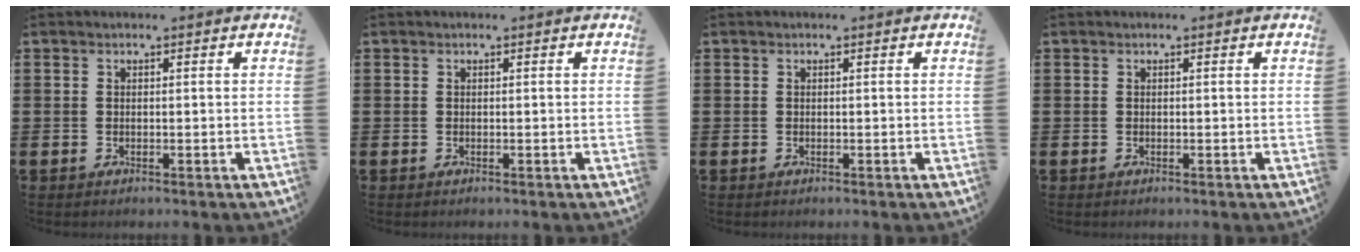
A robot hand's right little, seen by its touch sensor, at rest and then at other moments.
{"total": 0.0}
{"total": 0.0}
{"total": 0.0}